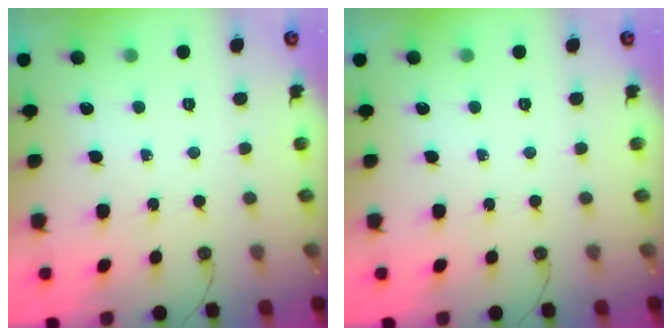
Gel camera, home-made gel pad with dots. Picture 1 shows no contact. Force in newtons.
{"total": 0.0}